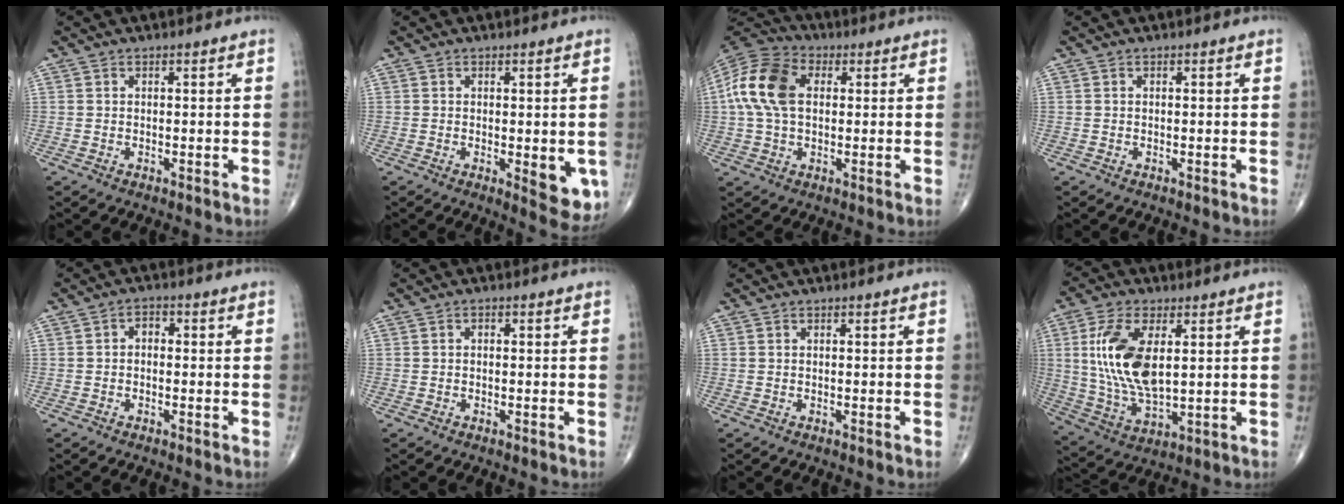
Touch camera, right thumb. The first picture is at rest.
{"total": 6.6, "force": [-1.3, 2.8, 5.8], "torque": [-0.057, -0.014, -0.011]}
{"total": 13.3, "force": [1.9, 8.6, 10.0], "torque": [-0.203, 0.026, 0.027]}
{"total": 0.0}
{"total": 2.2, "force": [-0.1, 1.5, 1.6], "torque": [-0.019, 0.010, -0.009]}
{"total": 0.7, "force": [0.1, 0.4, 0.6], "torque": [-0.011, 0.001, 0.000]}
{"total": 0.0}
{"total": 14.8, "force": [3.0, 7.0, 12.7], "torque": [-0.260, -0.015, 0.067]}